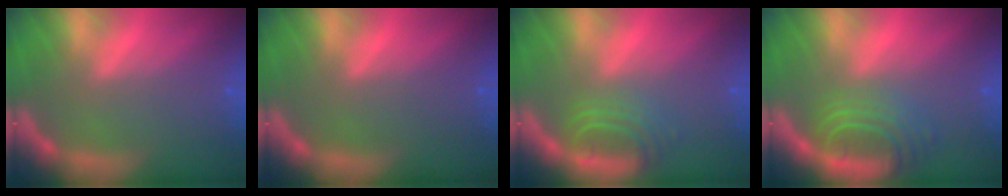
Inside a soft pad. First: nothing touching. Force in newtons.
{"total": 0.0}
{"total": 4.0}
{"total": 6.1}